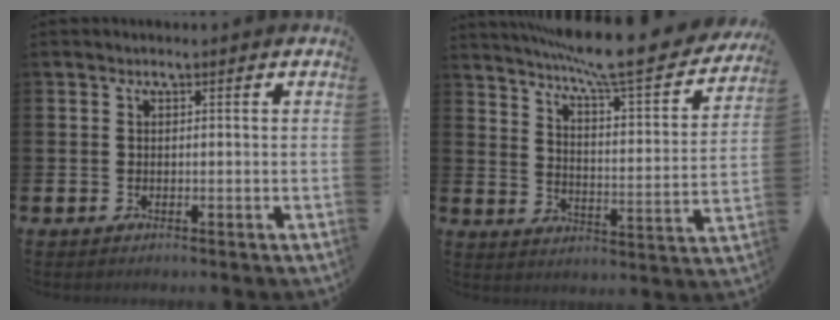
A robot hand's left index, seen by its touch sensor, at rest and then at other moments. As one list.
[{"total": 10.3, "force": [9.1, 0.4, 4.7], "torque": [-0.106, -0.071, 0.149]}]